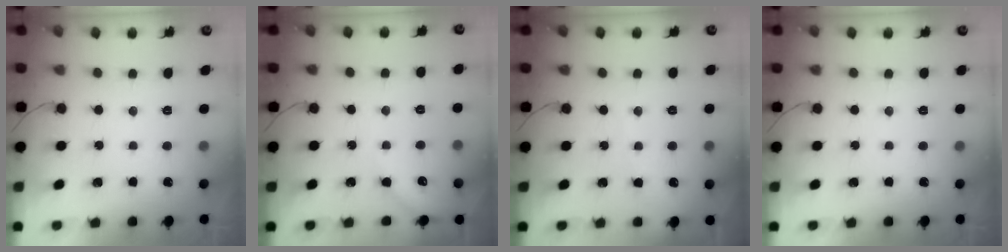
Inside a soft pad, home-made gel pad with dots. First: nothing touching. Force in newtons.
{"total": 3.6, "press": 3.5, "slide": 0.6}
{"total": 2.0, "press": 2.0, "slide": 0.2}
{"total": 0.0}